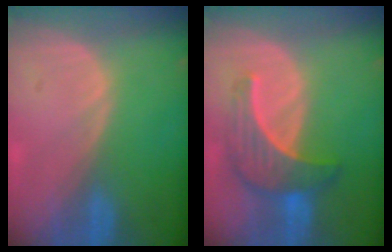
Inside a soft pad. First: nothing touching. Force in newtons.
{"total": 7.0, "press": 6.9, "slide": 1.4}